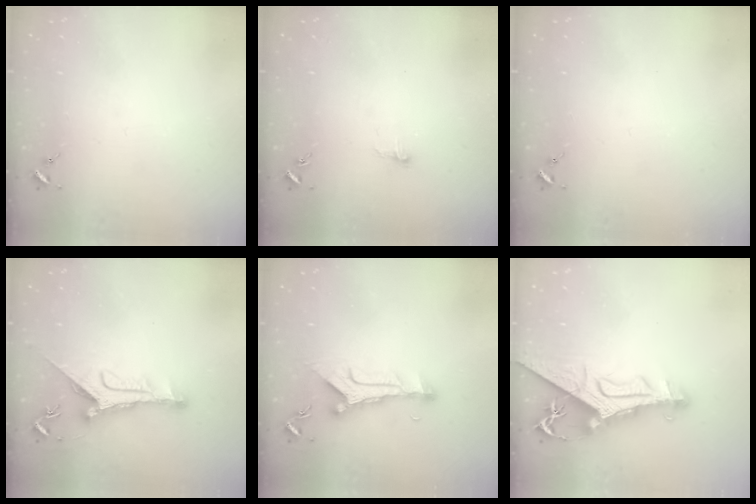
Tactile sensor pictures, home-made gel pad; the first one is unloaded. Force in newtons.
{"total": 4.7, "press": 4.7, "slide": 0.4}
{"total": 0.0}
{"total": 11.3, "press": 11.3, "slide": 0.6}
{"total": 9.9, "press": 9.9, "slide": 0.3}
{"total": 15.3, "press": 15.2, "slide": 1.6}